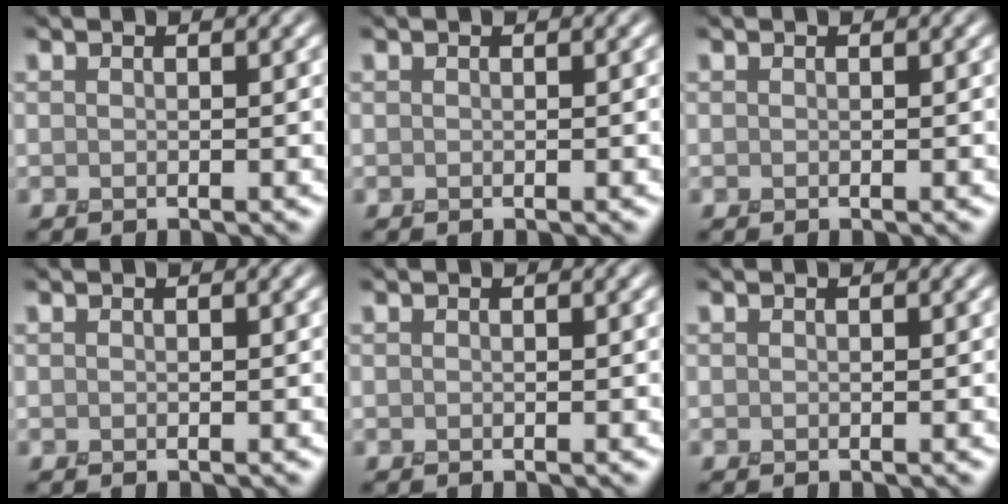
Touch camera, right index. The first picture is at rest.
{"total": 0.0}
{"total": 0.0}
{"total": 0.0}
{"total": 0.0}
{"total": 0.0}